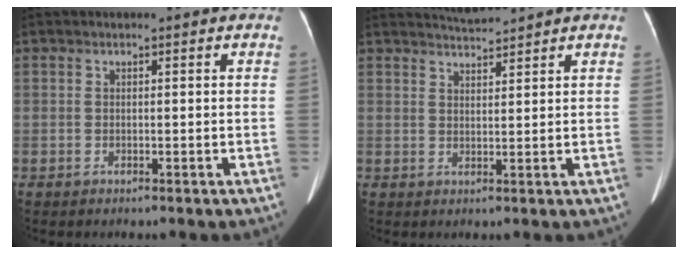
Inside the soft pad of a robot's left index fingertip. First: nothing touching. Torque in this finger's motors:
{"motor_torque": [0.16, -0.31, -0.02, 0.00]}